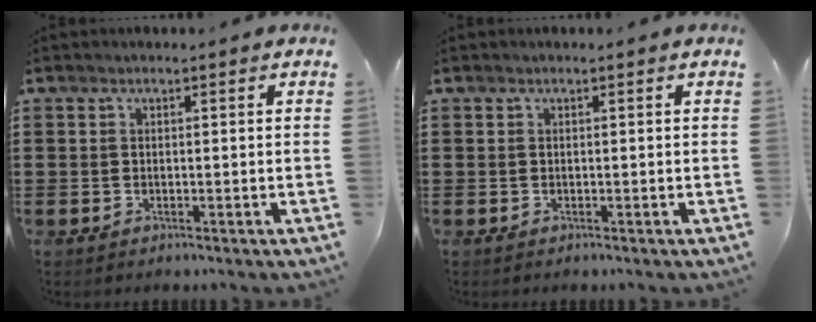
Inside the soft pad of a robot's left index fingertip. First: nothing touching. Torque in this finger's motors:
{"motor_torque": [0.00, 0.00, 0.00, 0.00]}